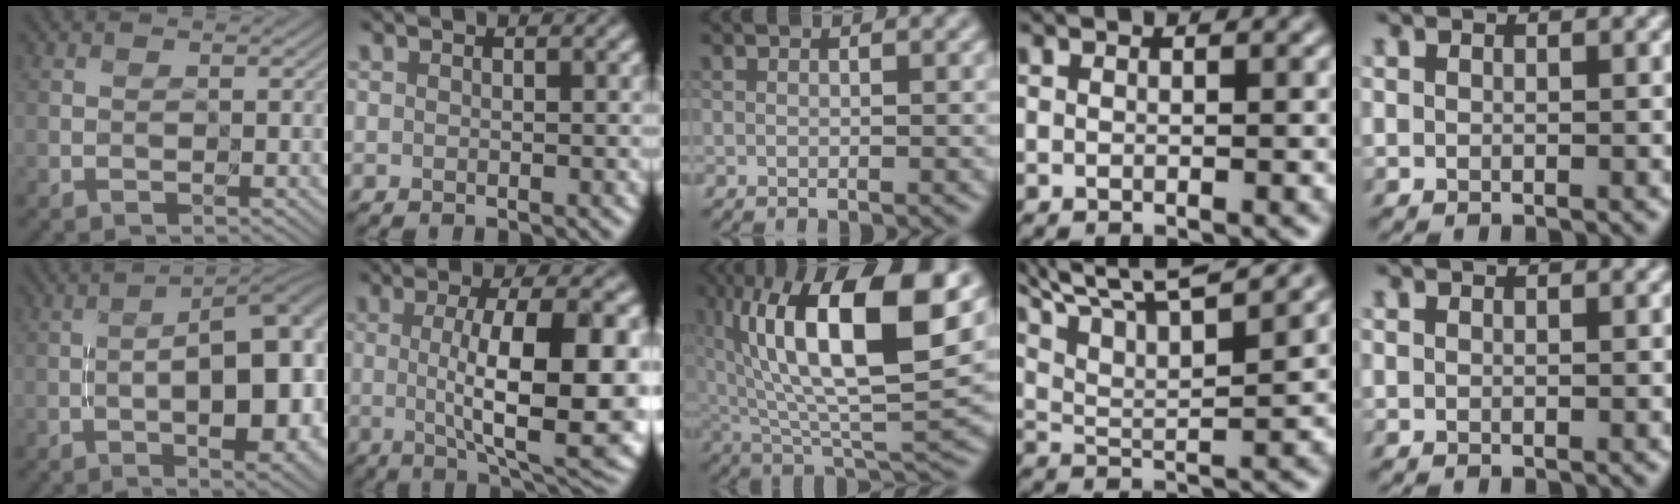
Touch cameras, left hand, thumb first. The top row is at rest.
{"thumb": {"total": 13.8, "force": [-2.5, 4.9, 12.7], "torque": [-0.149, 0.002, -0.040]}, "index": {"total": 12.1, "force": [-0.8, 3.1, 11.7], "torque": [-0.166, -0.003, 0.003]}, "middle": {"total": 14.8, "force": [4.3, 5.6, 13.0], "torque": [-0.231, 0.015, 0.080]}, "ring": {"total": 14.0, "force": [9.9, 4.4, 8.9], "torque": [-0.174, 0.054, 0.139]}}